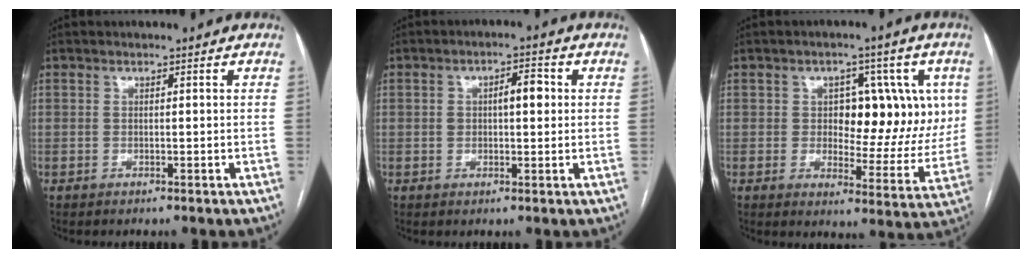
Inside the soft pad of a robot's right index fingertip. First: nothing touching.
{"total": 4.3, "force": [0.8, 1.8, 3.8], "torque": [-0.067, 0.020, 0.018]}
{"total": 12.1, "force": [2.3, 6.6, 9.9], "torque": [-0.112, 0.015, 0.040]}